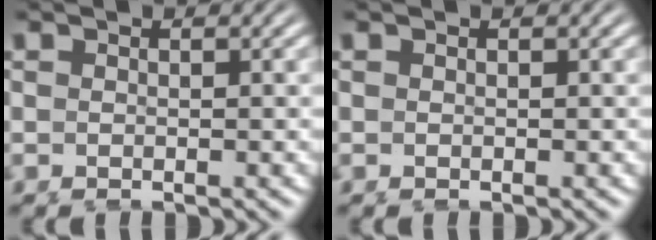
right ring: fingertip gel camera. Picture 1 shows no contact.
{"total": 0.0}